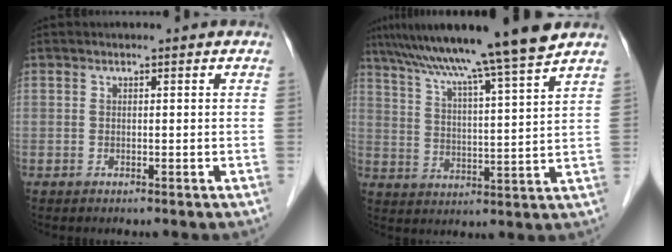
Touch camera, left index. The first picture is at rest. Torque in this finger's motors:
{"motor_torque": [0.38, -0.49, 0.52, 0.21]}